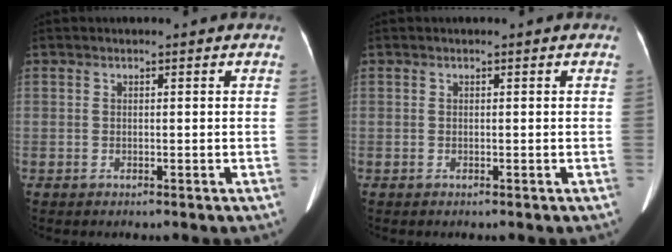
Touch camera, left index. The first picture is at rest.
{"total": 0.0}